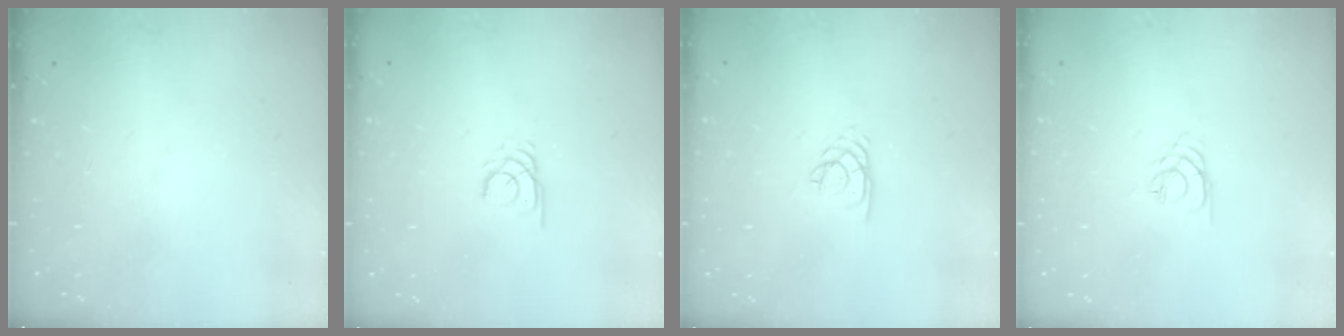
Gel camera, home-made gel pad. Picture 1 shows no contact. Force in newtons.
{"total": 2.4, "press": 2.4, "slide": 0.1}
{"total": 1.9, "press": 1.8, "slide": 0.3}
{"total": 3.6, "press": 3.6, "slide": 0.5}